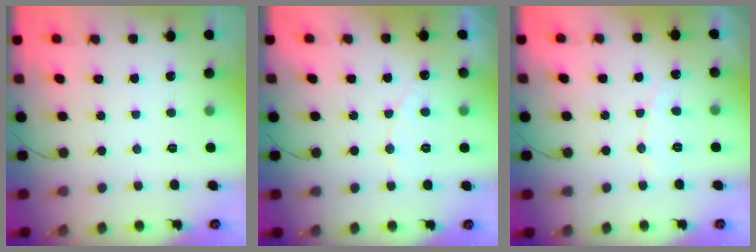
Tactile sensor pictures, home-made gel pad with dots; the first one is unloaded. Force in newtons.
{"total": 4.6, "press": 4.6, "slide": 0.2}
{"total": 4.4, "press": 4.4, "slide": 0.4}